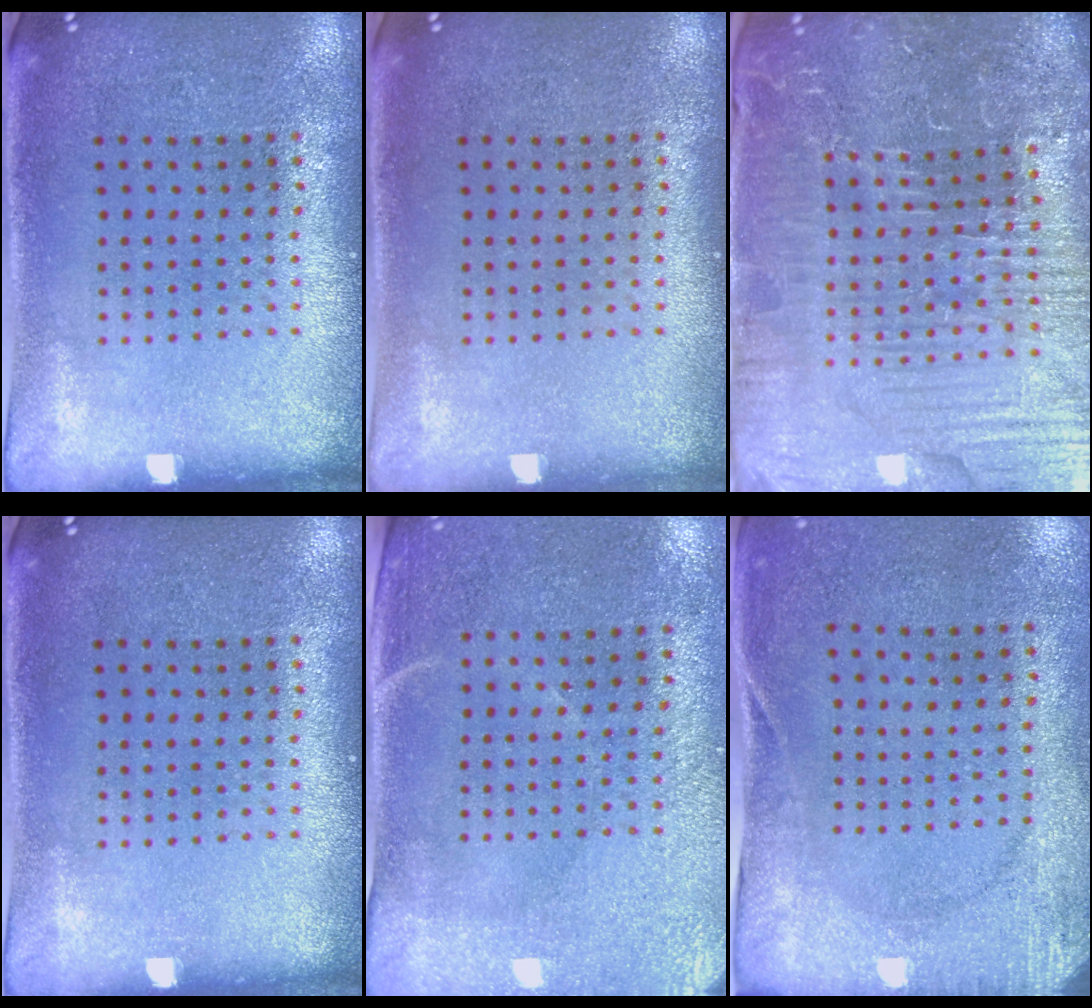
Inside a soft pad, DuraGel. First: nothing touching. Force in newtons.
{"total": 0.0}
{"total": 6.1, "press": 5.5, "slide": 2.5}
{"total": 0.0}
{"total": 2.9, "press": 2.5, "slide": 1.4}
{"total": 2.8, "press": 2.1, "slide": 1.8}